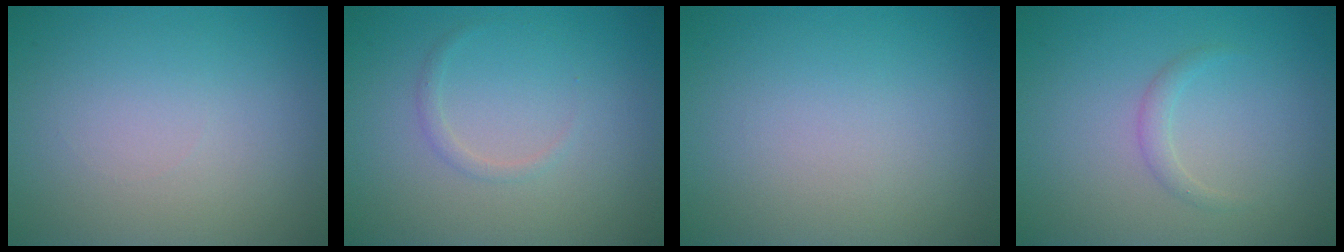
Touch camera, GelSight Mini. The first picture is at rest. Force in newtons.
{"total": 0.8, "press": 0.8, "slide": 0.0}
{"total": 0.0}
{"total": 1.1, "press": 1.1, "slide": 0.1}